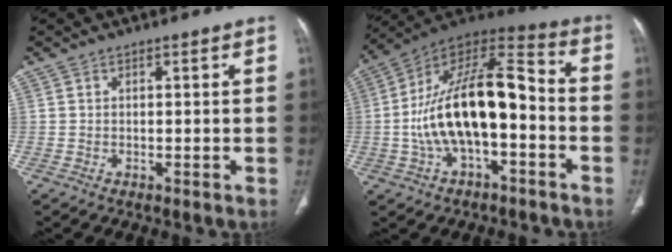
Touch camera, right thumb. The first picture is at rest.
{"total": 20.3, "force": [-3.2, 9.4, 17.8], "torque": [-0.308, 0.057, -0.055]}